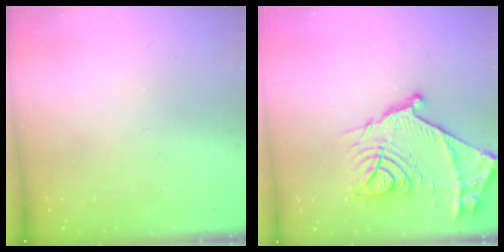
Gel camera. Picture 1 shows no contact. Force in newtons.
{"total": 23.5, "press": 23.5, "slide": 1.5}